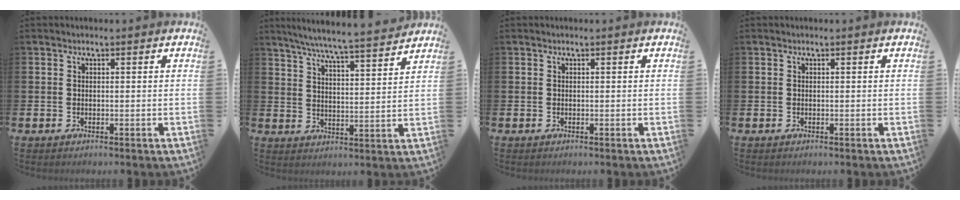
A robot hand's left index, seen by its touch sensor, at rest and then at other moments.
{"total": 6.9, "force": [6.5, -0.2, 2.4], "torque": [-0.062, -0.048, 0.111]}
{"total": 0.0}
{"total": 0.0}